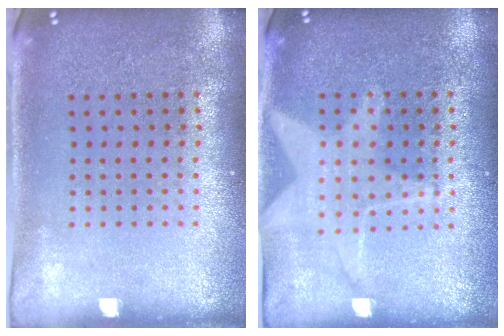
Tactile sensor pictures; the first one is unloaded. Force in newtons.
{"total": 1.4, "press": 1.3, "slide": 0.3}